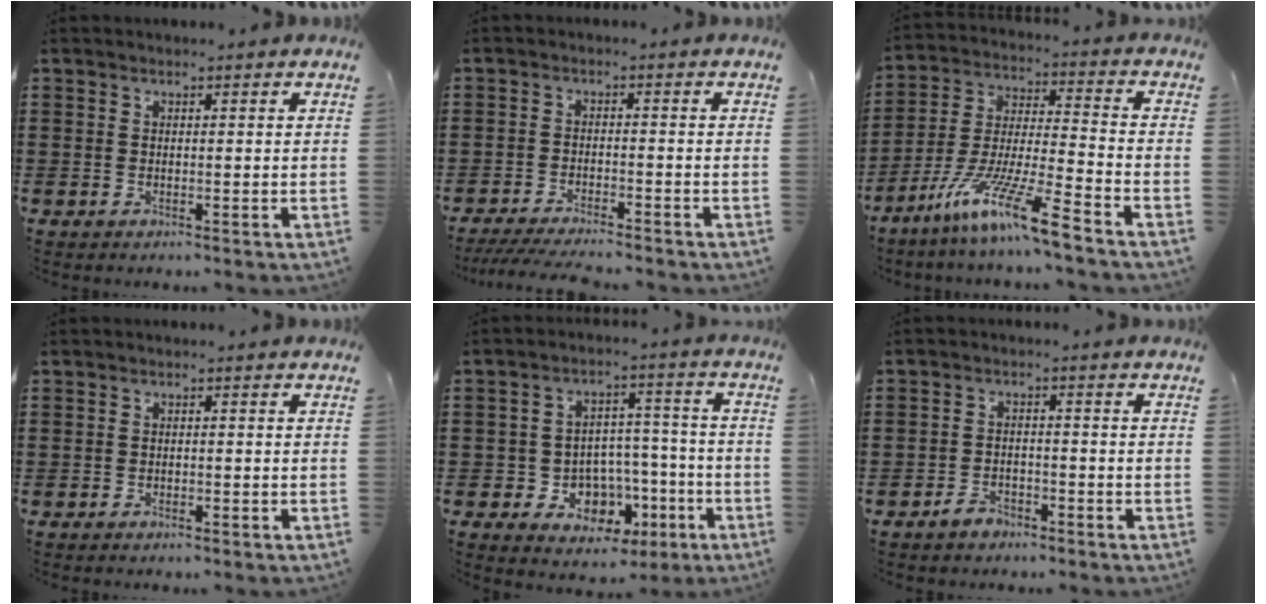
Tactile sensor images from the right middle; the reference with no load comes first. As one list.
[{"total": 3.7, "force": [-3.5, 0.0, 1.2], "torque": [-0.028, -0.007, -0.070]}, {"total": 12.1, "force": [-9.3, 0.0, 7.7], "torque": [-0.160, -0.003, -0.183]}, {"total": 0.8, "force": [-0.7, 0.1, 0.3], "torque": [-0.010, -0.005, -0.012]}, {"total": 6.8, "force": [-3.3, 5.3, 2.6], "torque": [-0.048, 0.020, -0.055]}, {"total": 2.6, "force": [-2.3, 1.2, 0.6], "torque": [-0.017, 0.004, -0.046]}]